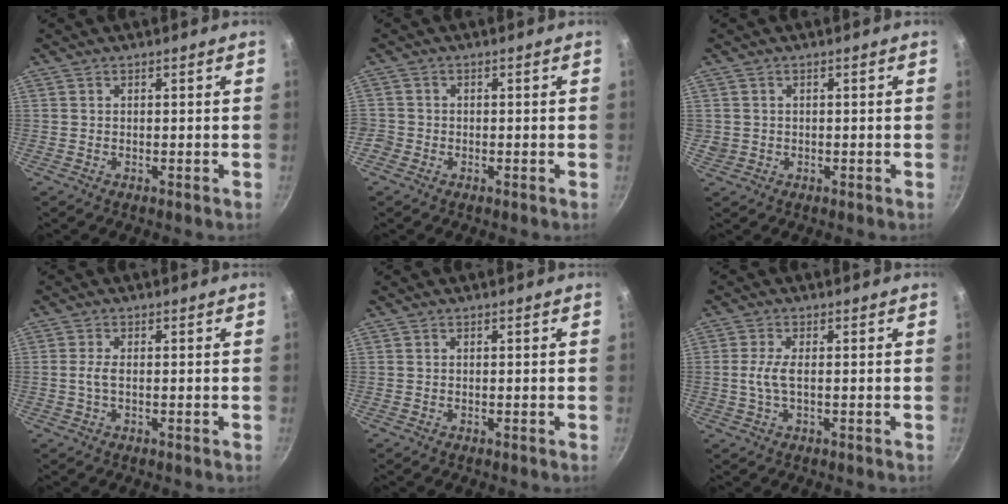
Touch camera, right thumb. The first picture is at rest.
{"total": 1.8, "force": [-1.0, 1.4, 0.3], "torque": [-0.007, 0.003, -0.022]}
{"total": 1.6, "force": [0.1, 1.6, 0.4], "torque": [-0.010, 0.005, 0.008]}
{"total": 2.2, "force": [-0.2, 0.8, 2.0], "torque": [-0.050, 0.003, -0.008]}
{"total": 0.0}
{"total": 3.7, "force": [-0.2, 1.1, 3.5], "torque": [-0.088, 0.003, -0.007]}